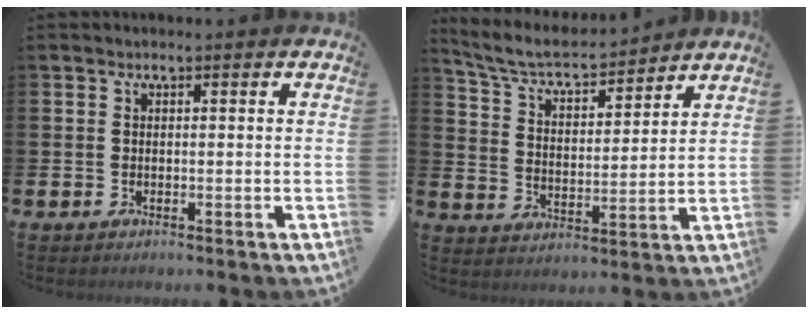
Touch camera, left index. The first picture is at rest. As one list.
[{"total": 6.4, "force": [5.9, 1.4, 2.1], "torque": [-0.075, -0.037, 0.100]}]